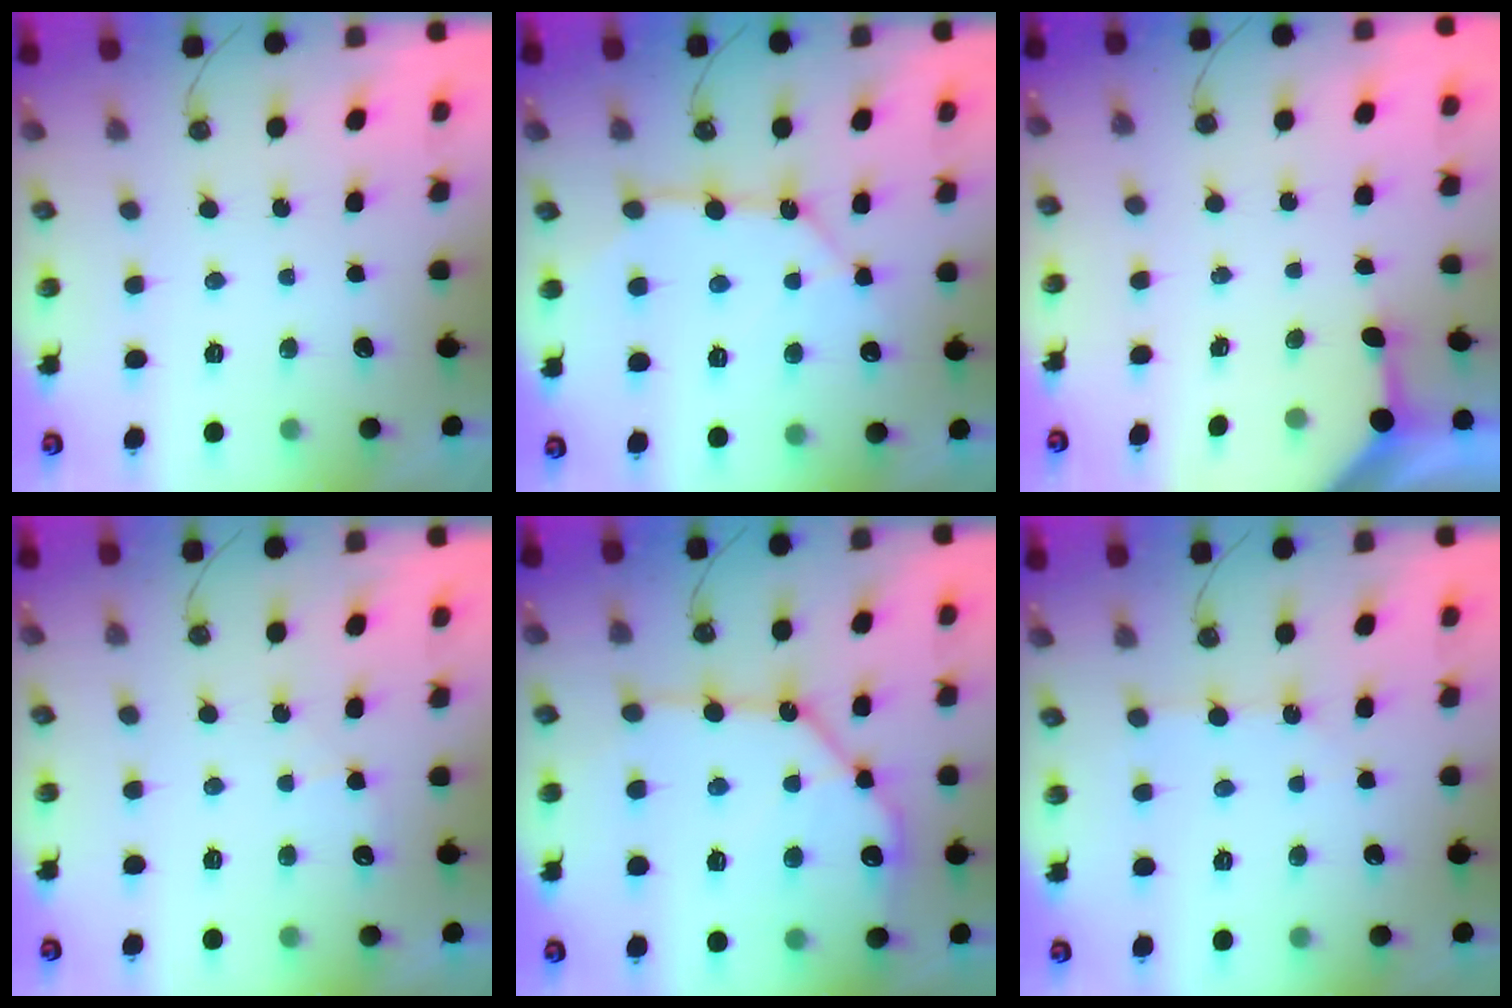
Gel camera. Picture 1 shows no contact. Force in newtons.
{"total": 11.4, "press": 11.3, "slide": 1.0}
{"total": 3.4, "press": 3.3, "slide": 0.3}
{"total": 4.3, "press": 4.2, "slide": 0.5}
{"total": 17.5, "press": 17.3, "slide": 2.1}
{"total": 2.0, "press": 1.9, "slide": 0.3}